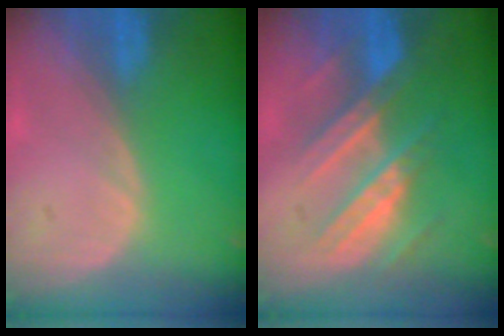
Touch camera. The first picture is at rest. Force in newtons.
{"total": 7.7, "press": 7.6, "slide": 0.8}